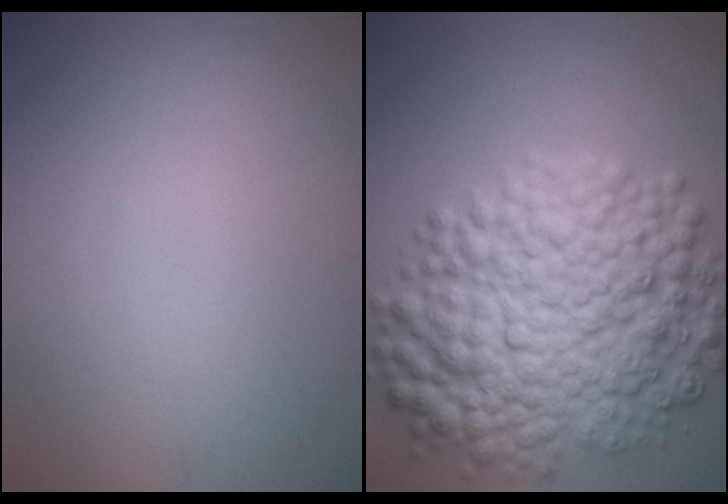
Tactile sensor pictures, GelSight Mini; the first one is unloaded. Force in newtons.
{"total": 10.7, "press": 10.7, "slide": 0.1}